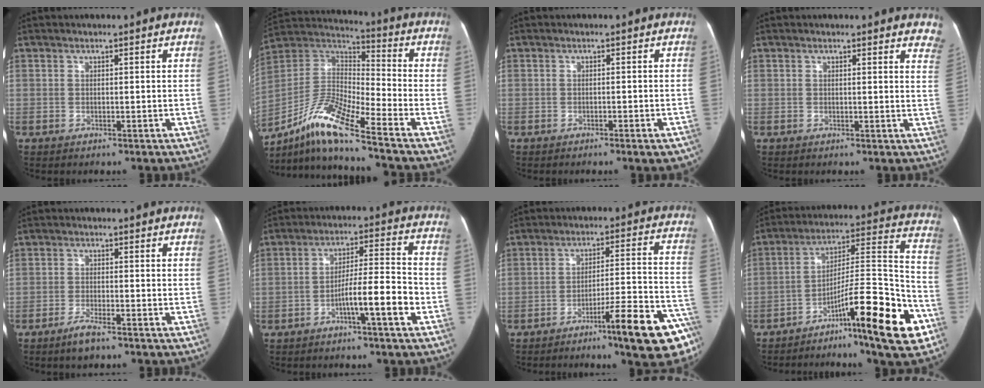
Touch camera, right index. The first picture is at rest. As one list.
[{"total": 15.1, "force": [-10.5, 0.8, 10.8], "torque": [-0.221, 0.004, -0.192]}, {"total": 2.5, "force": [-1.8, 0.4, 1.8], "torque": [-0.014, -0.003, -0.022]}, {"total": 6.3, "force": [5.9, 1.6, 1.7], "torque": [0.011, -0.019, 0.031]}, {"total": 3.1, "force": [-2.4, 0.4, 2.0], "torque": [-0.046, -0.004, -0.044]}, {"total": 8.7, "force": [-3.8, -0.1, 7.8], "torque": [-0.120, 0.017, -0.062]}, {"total": 15.4, "force": [-9.8, 1.1, 11.8], "torque": [-0.121, 0.031, -0.139]}, {"total": 20.1, "force": [-10.7, 1.3, 17.0], "torque": [-0.241, 0.012, -0.165]}]